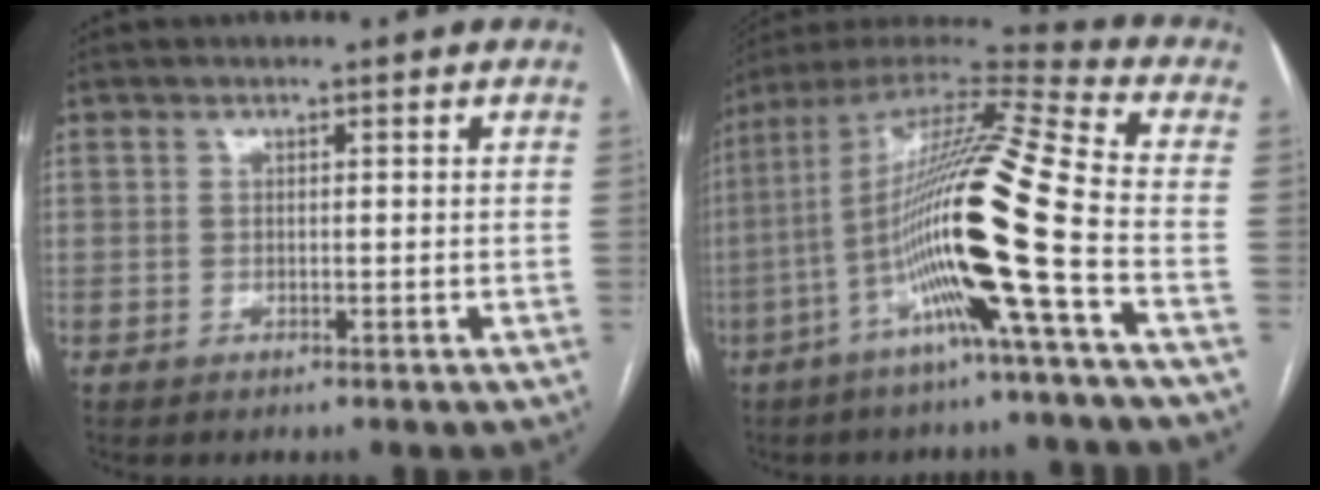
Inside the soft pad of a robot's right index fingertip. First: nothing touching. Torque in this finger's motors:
{"motor_torque": [2.14, 0.00, 1.05, 0.21]}